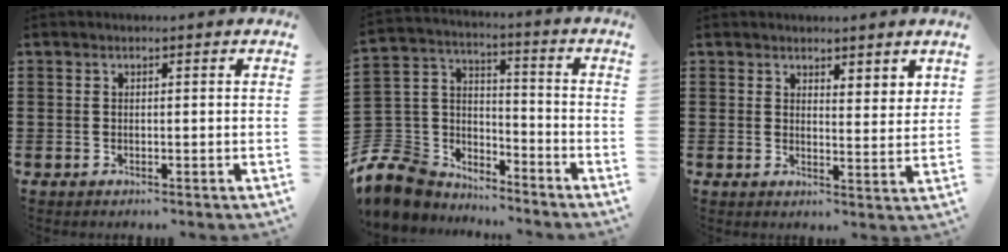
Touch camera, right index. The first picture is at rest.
{"total": 8.3, "force": [-6.3, 5.2, 1.4], "torque": [-0.085, -0.005, -0.129]}
{"total": 2.6, "force": [2.5, 0.6, 0.0], "torque": [-0.009, -0.001, 0.048]}